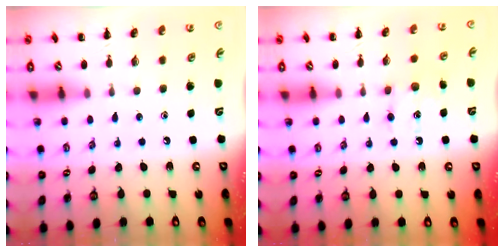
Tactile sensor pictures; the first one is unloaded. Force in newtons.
{"total": 5.5, "press": 5.2, "slide": 1.5}